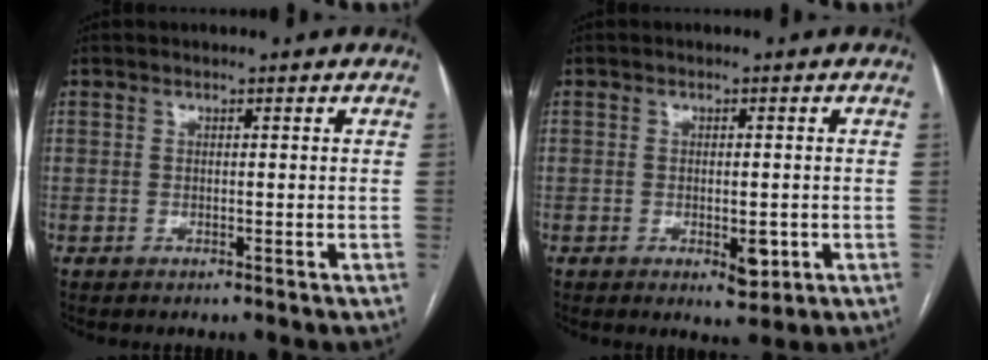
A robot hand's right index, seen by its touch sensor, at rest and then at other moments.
{"total": 3.4, "force": [-1.0, 1.5, 2.9], "torque": [-0.038, -0.004, -0.006]}